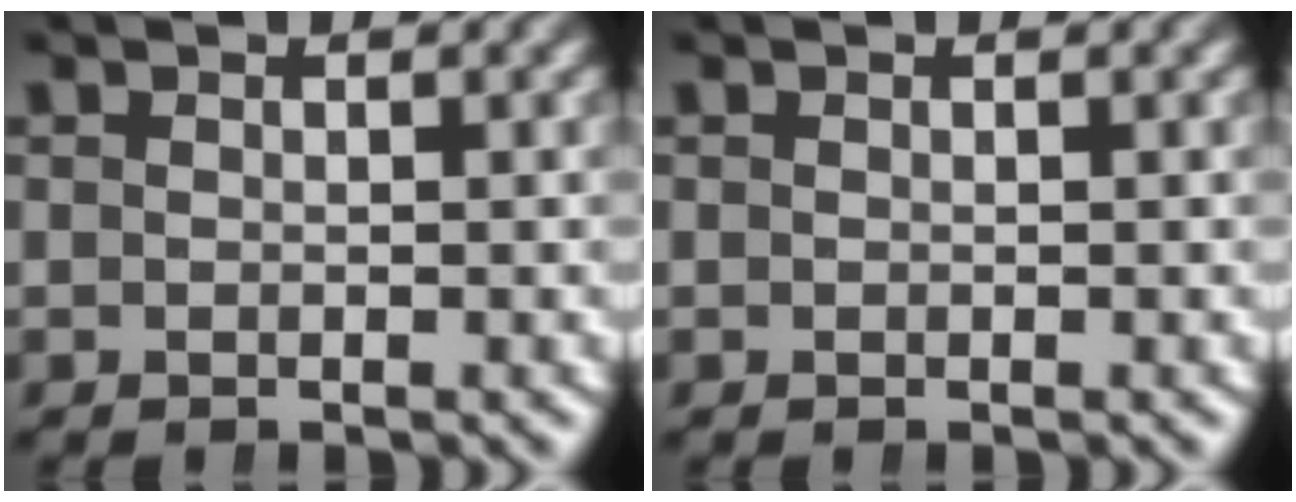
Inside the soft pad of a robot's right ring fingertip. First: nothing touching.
{"total": 0.0}